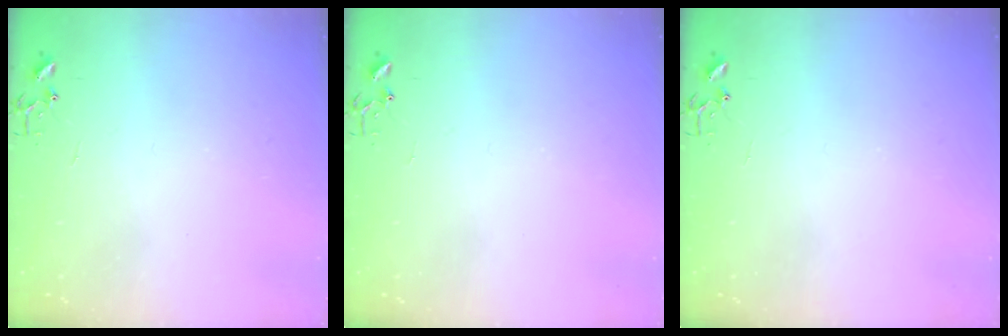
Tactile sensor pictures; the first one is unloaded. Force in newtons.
{"total": 0.0}
{"total": 0.0}